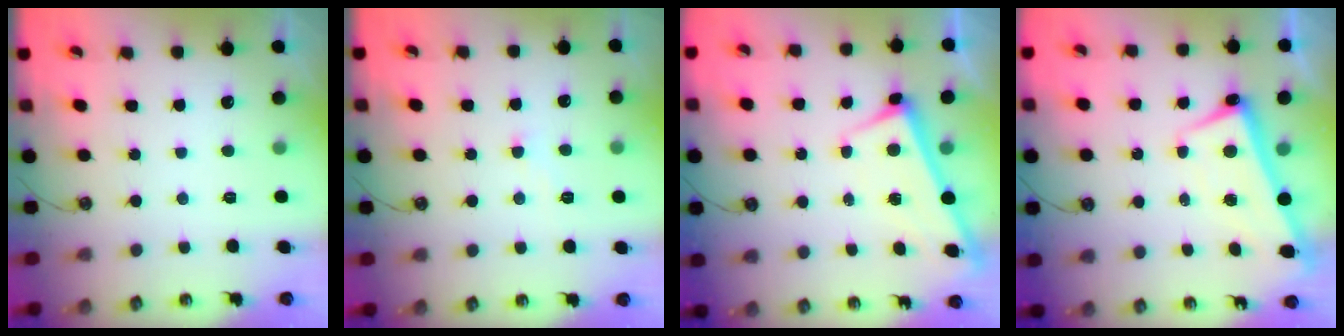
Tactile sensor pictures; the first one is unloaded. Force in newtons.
{"total": 0.8, "press": 0.7, "slide": 0.4}
{"total": 2.8, "press": 2.7, "slide": 0.5}
{"total": 2.6, "press": 2.6, "slide": 0.3}